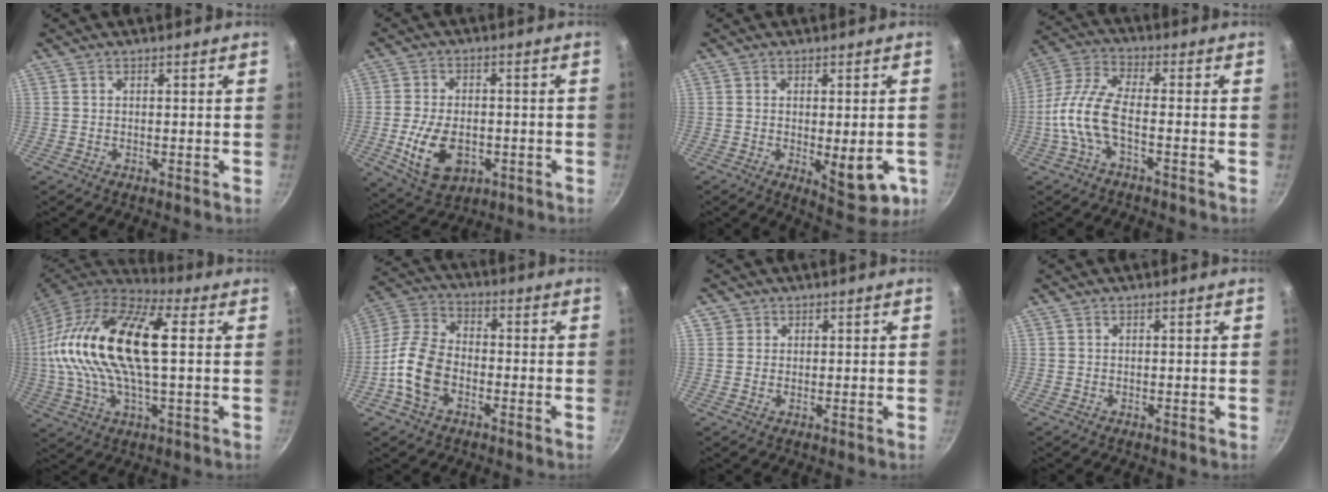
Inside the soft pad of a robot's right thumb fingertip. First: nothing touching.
{"total": 11.4, "force": [-2.9, 7.3, 8.3], "torque": [-0.141, 0.005, -0.040]}
{"total": 9.9, "force": [-2.1, 3.8, 8.9], "torque": [-0.101, -0.009, -0.017]}
{"total": 10.0, "force": [-3.1, 3.6, 8.8], "torque": [-0.200, 0.027, -0.077]}
{"total": 24.6, "force": [3.2, 10.5, 22.0], "torque": [-0.433, 0.029, 0.044]}
{"total": 11.7, "force": [-3.7, 7.5, 8.1], "torque": [-0.149, 0.034, -0.087]}
{"total": 1.9, "force": [0.6, 1.8, 0.2], "torque": [0.014, 0.002, 0.005]}
{"total": 0.0}